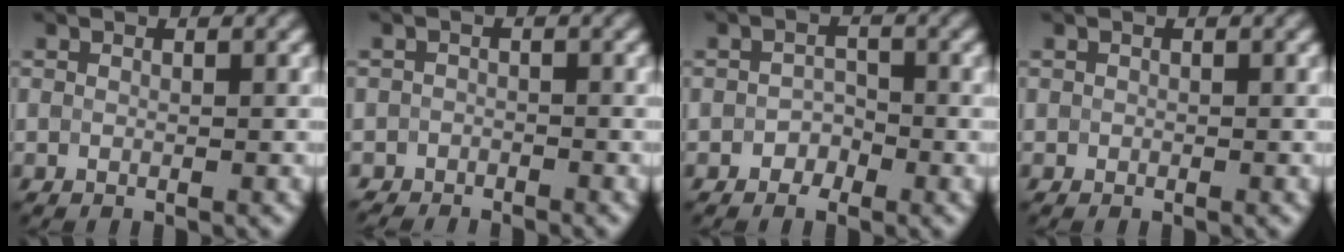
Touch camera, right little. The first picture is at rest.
{"total": 2.7, "force": [-2.4, 0.2, -1.2], "torque": [0.021, -0.008, -0.041]}
{"total": 1.6, "force": [-1.4, 0.5, -0.5], "torque": [0.004, 0.005, -0.020]}
{"total": 0.8, "force": [-0.5, -0.1, -0.5], "torque": [0.007, -0.002, 0.002]}